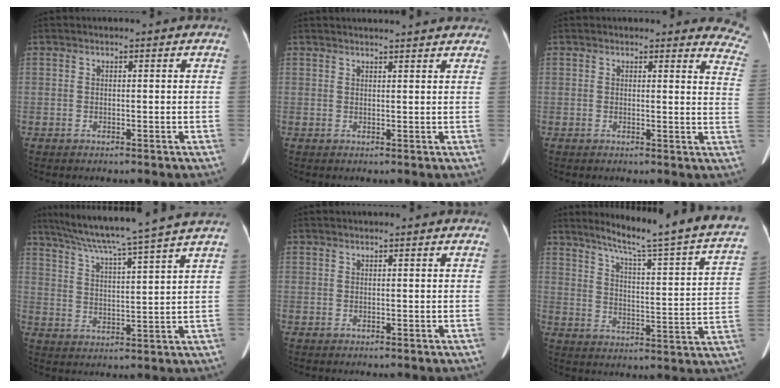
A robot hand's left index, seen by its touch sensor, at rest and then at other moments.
{"total": 10.1, "force": [9.4, 1.4, 3.3], "torque": [-0.034, 0.019, 0.101]}
{"total": 10.0, "force": [9.7, 1.8, 1.3], "torque": [0.028, -0.073, 0.057]}
{"total": 16.9, "force": [14.4, -2.0, 8.7], "torque": [-0.153, -0.003, 0.210]}
{"total": 1.1, "force": [1.0, 0.1, 0.5], "torque": [-0.012, 0.017, 0.015]}
{"total": 24.1, "force": [20.1, -0.3, 13.2], "torque": [-0.191, -0.059, 0.258]}